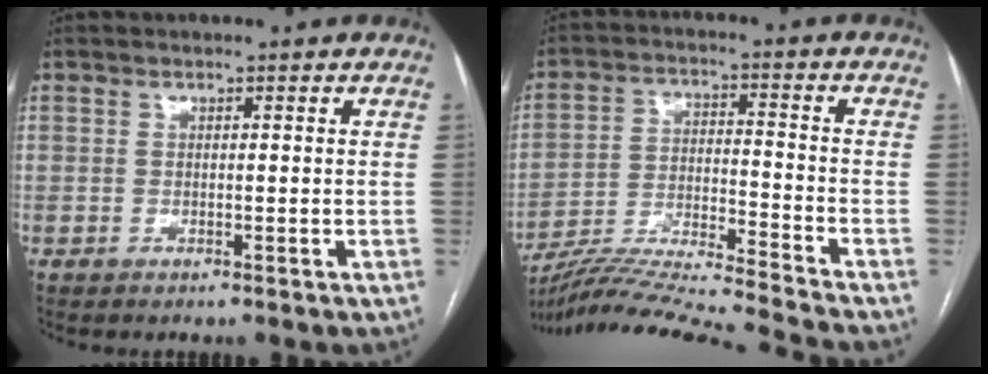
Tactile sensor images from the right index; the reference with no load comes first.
{"total": 19.3, "force": [-17.7, -2.7, 7.2], "torque": [-0.135, -0.027, -0.292]}